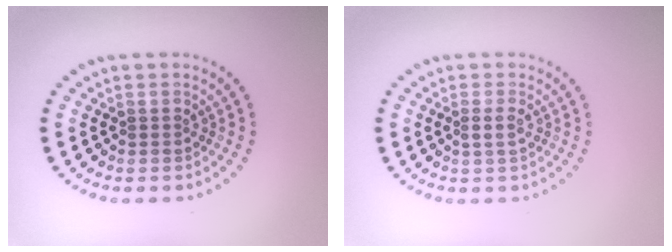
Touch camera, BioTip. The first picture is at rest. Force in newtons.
{"total": 1.1, "press": 0.9, "slide": 0.6}